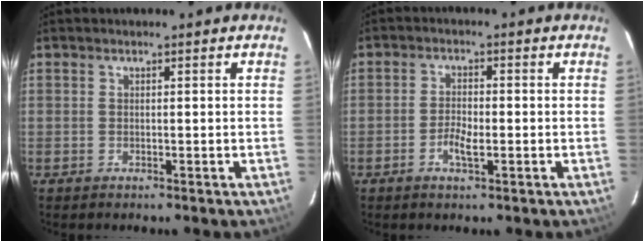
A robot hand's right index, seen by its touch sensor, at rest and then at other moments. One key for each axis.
{"total": 3.3, "fx": -1.3, "fy": 1.3, "fz": 2.8, "tx": -0.062, "ty": 0.000, "tz": -0.024}